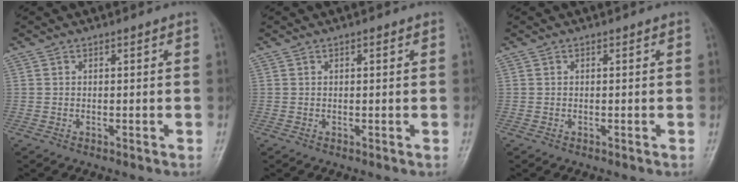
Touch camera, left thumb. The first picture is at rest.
{"total": 0.7, "force": [0.3, 0.2, 0.5], "torque": [-0.010, 0.000, 0.004]}
{"total": 0.0}